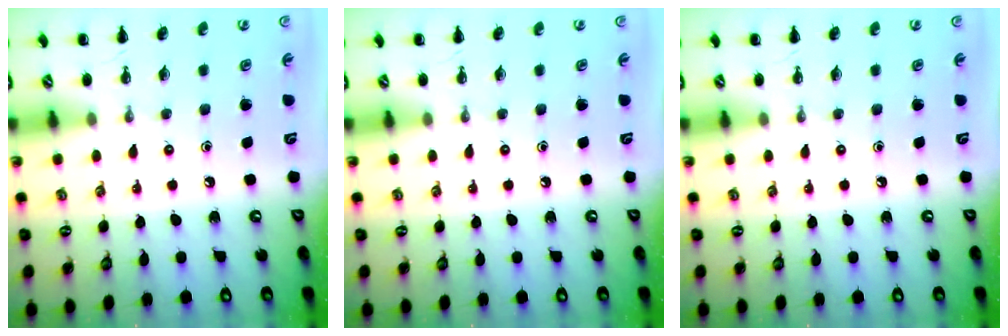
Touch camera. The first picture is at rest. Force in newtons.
{"total": 0.0}
{"total": 0.0}